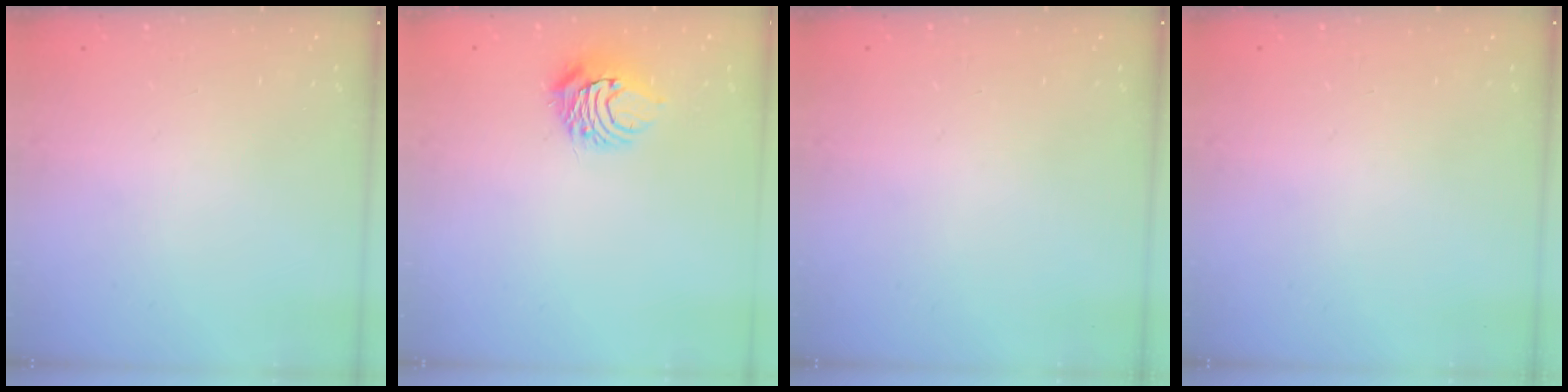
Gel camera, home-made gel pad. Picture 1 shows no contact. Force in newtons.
{"total": 9.2, "press": 9.1, "slide": 0.9}
{"total": 0.0}
{"total": 0.0}